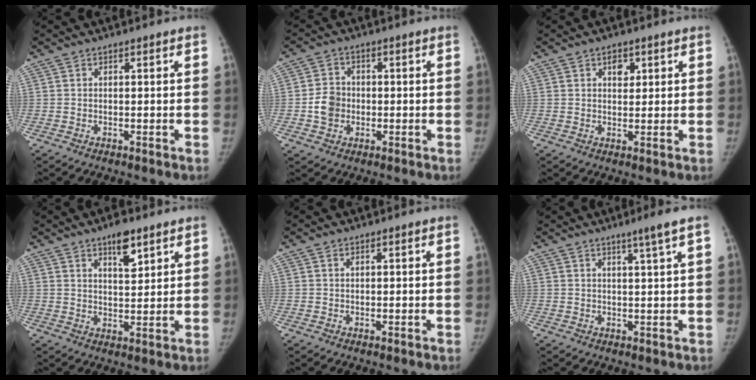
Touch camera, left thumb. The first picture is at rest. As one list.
[{"total": 5.4, "force": [-0.8, 4.6, 2.6], "torque": [-0.031, 0.008, -0.017]}, {"total": 3.1, "force": [1.5, 2.0, 1.8], "torque": [-0.009, -0.006, 0.023]}, {"total": 6.3, "force": [4.1, 2.4, 4.2], "torque": [-0.048, -0.027, 0.063]}, {"total": 0.8, "force": [0.5, 0.4, 0.4], "torque": [0.000, -0.003, 0.008]}, {"total": 3.9, "force": [2.3, -0.8, 3.0], "torque": [-0.051, -0.014, 0.039]}]